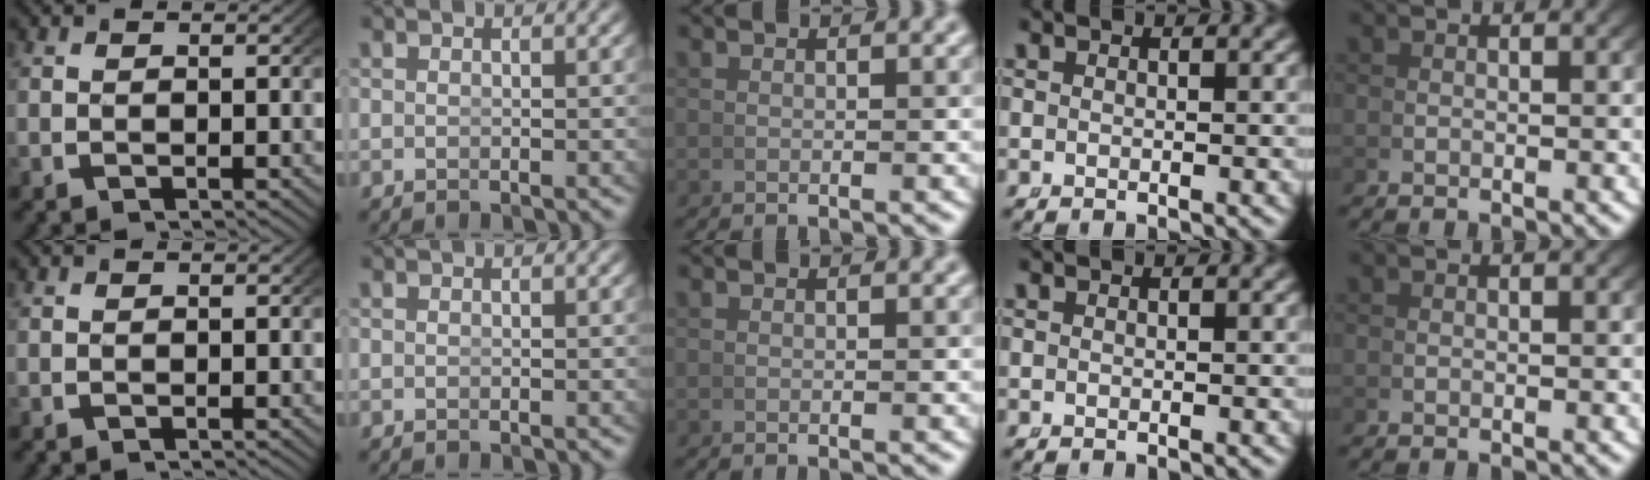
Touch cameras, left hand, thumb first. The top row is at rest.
{}